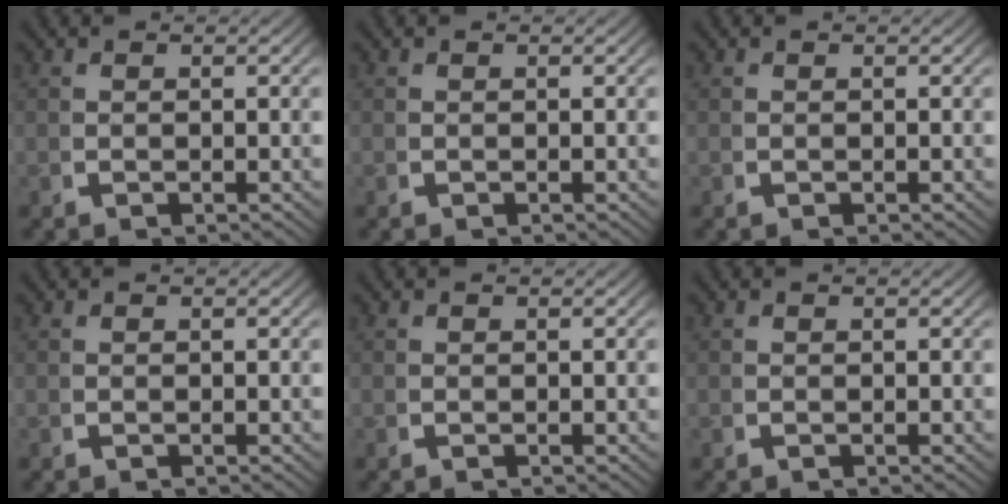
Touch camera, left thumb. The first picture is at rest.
{"total": 0.0}
{"total": 0.0}
{"total": 0.0}
{"total": 0.0}
{"total": 0.0}